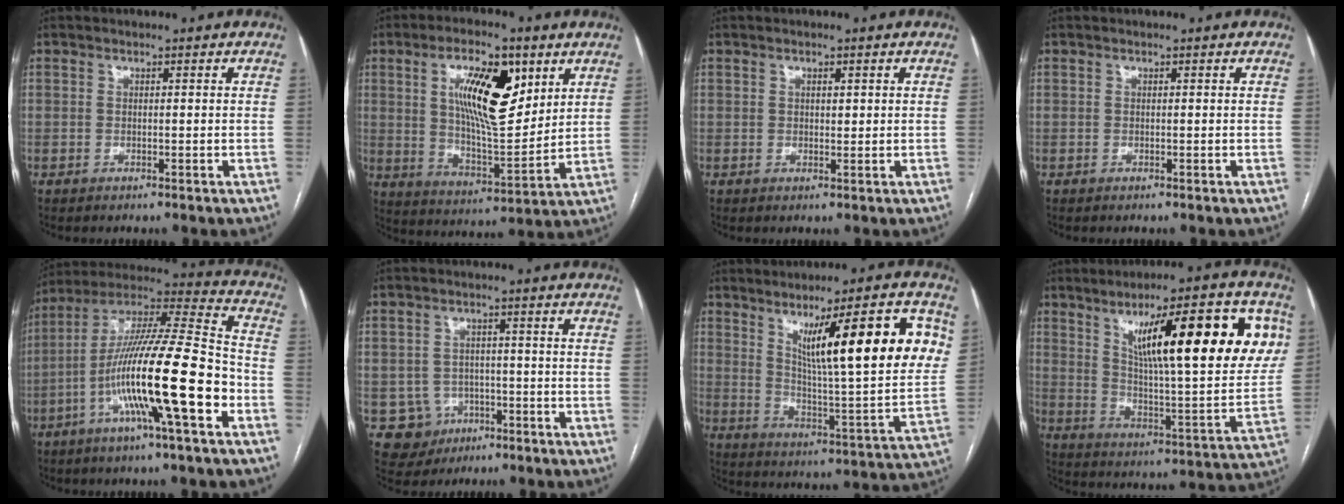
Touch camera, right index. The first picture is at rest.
{"total": 14.8, "force": [5.6, 4.8, 12.8], "torque": [-0.224, 0.005, 0.099]}
{"total": 1.2, "force": [0.5, 0.5, 0.9], "torque": [-0.016, -0.002, 0.008]}
{"total": 0.0}
{"total": 20.9, "force": [-6.8, 1.0, 19.8], "torque": [-0.358, -0.009, -0.124]}
{"total": 6.1, "force": [-2.0, 5.7, 0.6], "torque": [-0.010, 0.010, -0.021]}
{"total": 20.9, "force": [8.2, 2.1, 19.1], "torque": [-0.264, -0.002, 0.123]}
{"total": 24.2, "force": [9.1, 4.5, 21.9], "torque": [-0.317, 0.017, 0.140]}